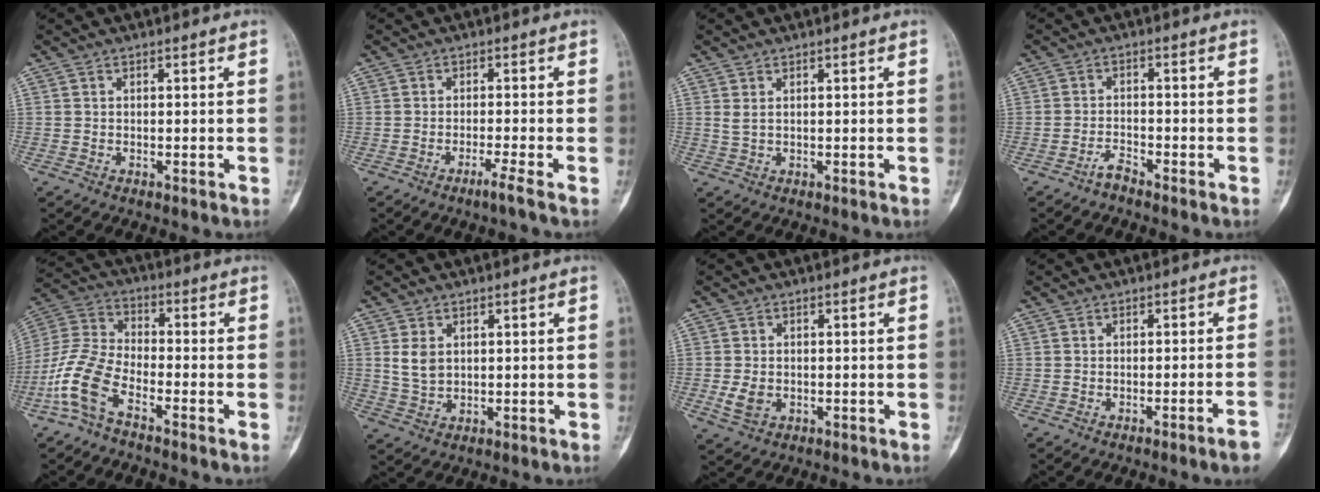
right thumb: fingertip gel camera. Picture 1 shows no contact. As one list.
[{"total": 2.2, "force": [-1.5, -0.8, 1.4], "torque": [-0.036, 0.002, -0.032]}, {"total": 1.2, "force": [0.7, 0.5, 0.9], "torque": [-0.025, 0.006, 0.020]}, {"total": 2.2, "force": [-2.0, 0.3, 0.8], "torque": [-0.018, 0.011, -0.039]}, {"total": 10.3, "force": [-5.8, 4.3, 7.4], "torque": [-0.175, 0.037, -0.127]}, {"total": 4.2, "force": [1.1, 3.0, 2.7], "torque": [-0.042, -0.006, 0.029]}, {"total": 3.8, "force": [-0.8, 2.8, 2.5], "torque": [-0.045, 0.001, -0.008]}, {"total": 3.7, "force": [-2.3, -0.4, 2.8], "torque": [-0.043, 0.013, -0.031]}]